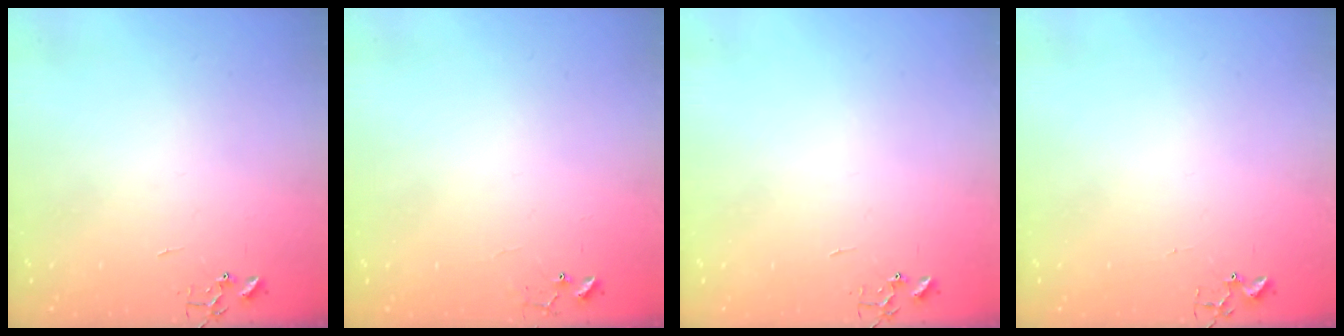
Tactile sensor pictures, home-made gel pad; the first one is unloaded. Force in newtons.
{"total": 6.1, "press": 6.0, "slide": 0.4}
{"total": 0.0}
{"total": 1.8, "press": 1.8, "slide": 0.2}